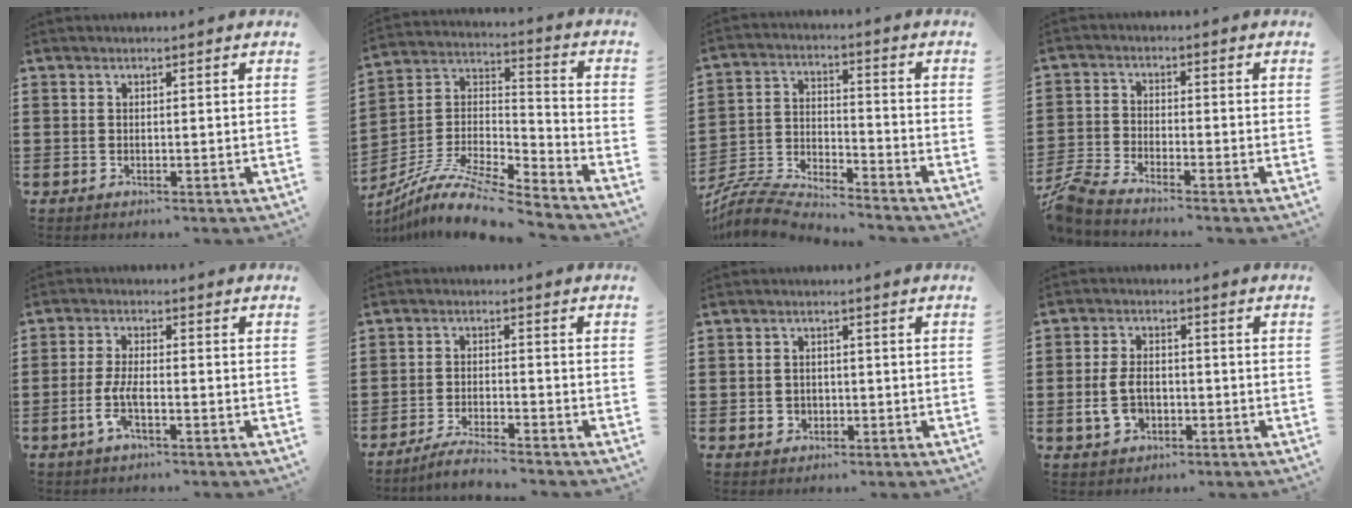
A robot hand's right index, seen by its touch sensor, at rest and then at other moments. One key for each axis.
{"total": 11.3, "fx": -9.7, "fy": 1.6, "fz": 5.5, "tx": -0.112, "ty": 0.012, "tz": -0.192}
{"total": 6.3, "fx": -6.2, "fy": 0.3, "fz": 1.1, "tx": -0.044, "ty": -0.009, "tz": -0.129}
{"total": 4.2, "fx": -4.0, "fy": -0.1, "fz": 1.1, "tx": -0.056, "ty": -0.016, "tz": -0.090}
{"total": 4.8, "fx": -1.8, "fy": 1.5, "fz": 4.2, "tx": -0.098, "ty": -0.004, "tz": -0.040}
{"total": 3.6, "fx": -3.4, "fy": -0.3, "fz": 1.1, "tx": -0.021, "ty": -0.002, "tz": -0.067}
{"total": 2.0, "fx": -0.5, "fy": 1.8, "fz": 0.6, "tx": -0.020, "ty": 0.003, "tz": -0.013}
{"total": 5.6, "fx": -1.4, "fy": 3.4, "fz": 4.2, "tx": -0.099, "ty": -0.001, "tz": -0.027}